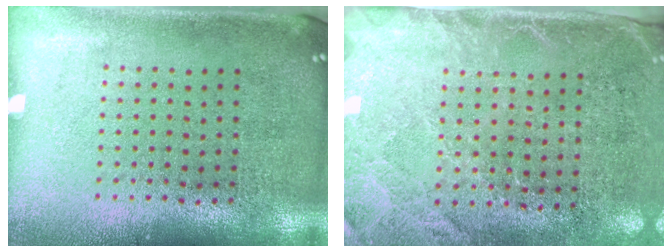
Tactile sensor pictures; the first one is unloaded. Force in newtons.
{"total": 2.7, "press": 2.3, "slide": 1.5}